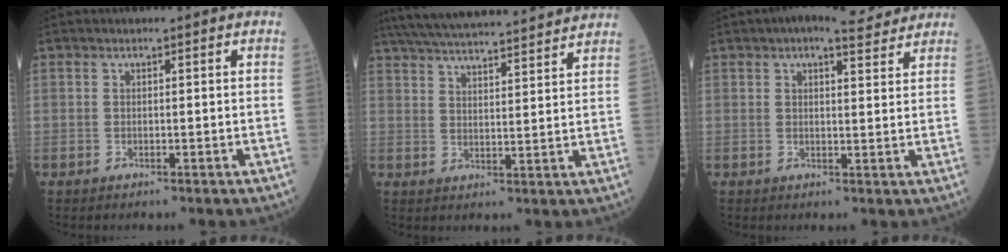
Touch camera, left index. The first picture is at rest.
{"total": 21.4, "force": [19.8, 1.3, 8.2], "torque": [-0.144, 0.025, 0.283]}
{"total": 6.5, "force": [5.4, 2.0, 3.2], "torque": [-0.050, 0.024, 0.068]}